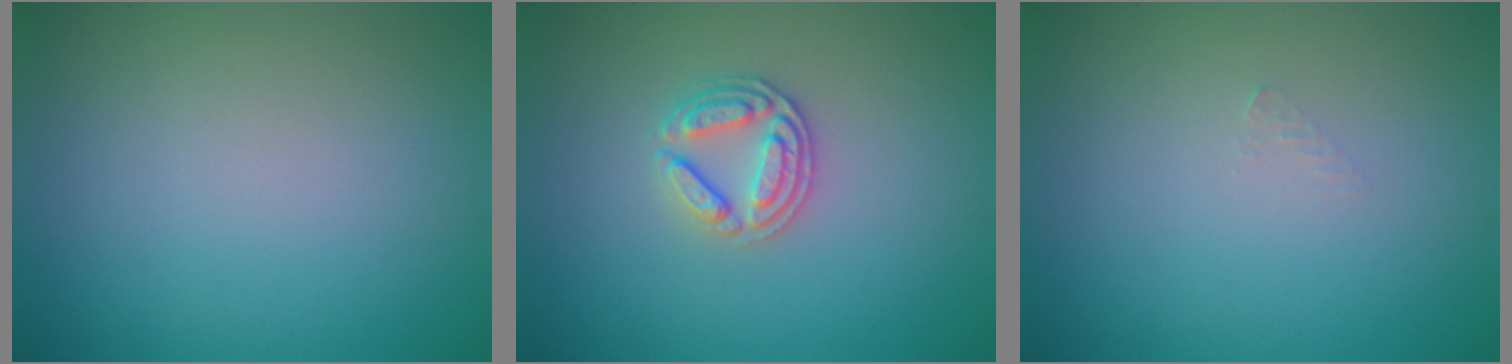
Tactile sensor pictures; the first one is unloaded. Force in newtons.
{"total": 2.6, "press": 2.5, "slide": 0.6}
{"total": 0.7, "press": 0.7, "slide": 0.1}